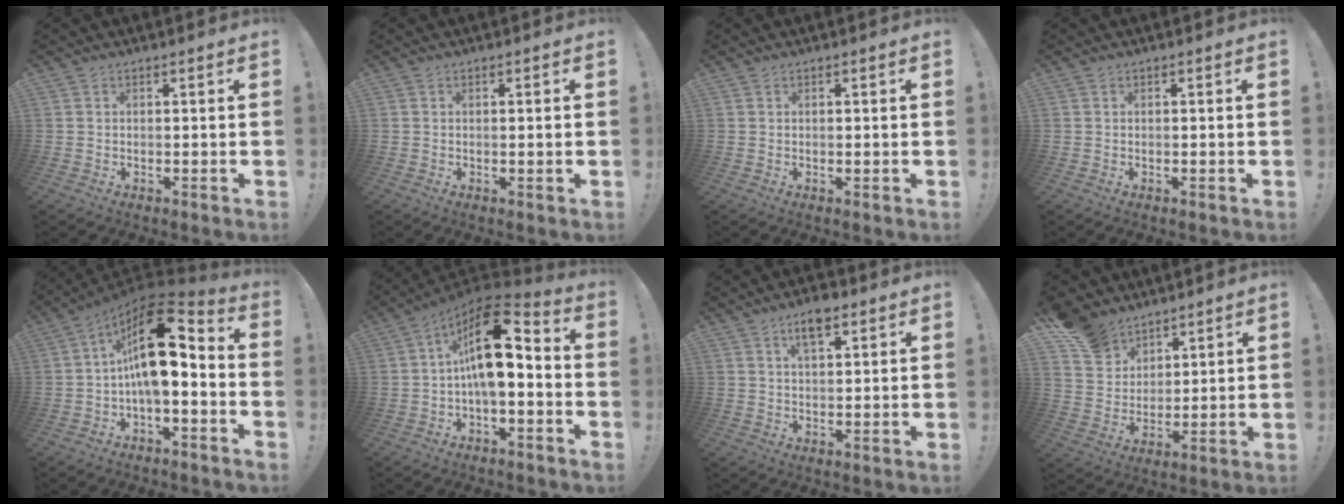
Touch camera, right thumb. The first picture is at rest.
{"total": 1.1, "force": [0.0, -0.4, 1.0], "torque": [-0.013, -0.003, -0.003]}
{"total": 0.6, "force": [0.6, 0.3, -0.1], "torque": [0.001, 0.002, 0.011]}
{"total": 0.0}
{"total": 18.2, "force": [3.6, 8.2, 15.8], "torque": [-0.253, -0.018, 0.061]}
{"total": 16.2, "force": [2.8, 7.5, 14.1], "torque": [-0.222, -0.013, 0.049]}
{"total": 5.8, "force": [3.3, 2.4, 4.2], "torque": [-0.063, -0.006, 0.054]}
{"total": 11.4, "force": [8.5, 7.3, 2.2], "torque": [-0.039, -0.058, 0.169]}